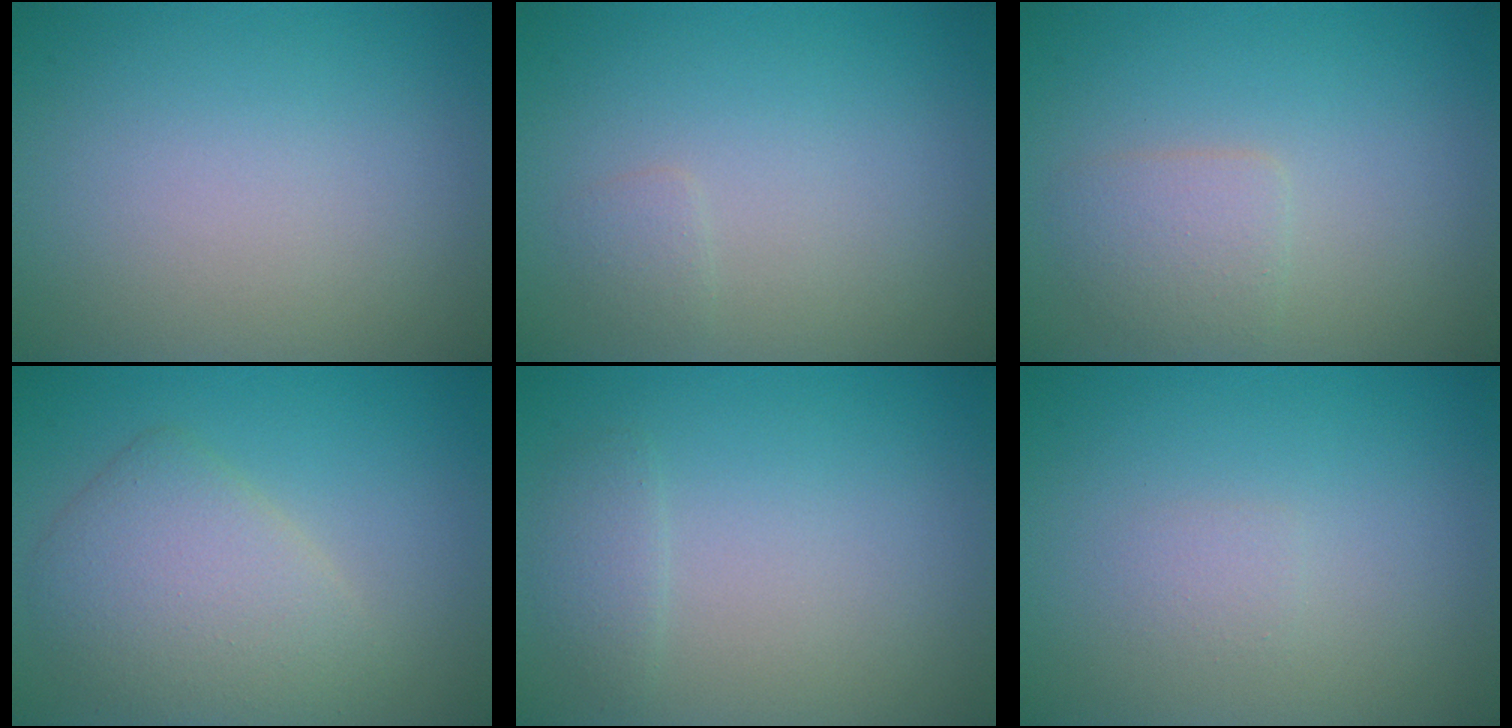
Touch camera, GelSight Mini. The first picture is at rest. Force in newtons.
{"total": 0.8, "press": 0.8, "slide": 0.0}
{"total": 2.1, "press": 2.1, "slide": 0.0}
{"total": 4.5, "press": 4.5, "slide": 0.2}
{"total": 1.1, "press": 1.1, "slide": 0.0}
{"total": 0.8, "press": 0.8, "slide": 0.1}